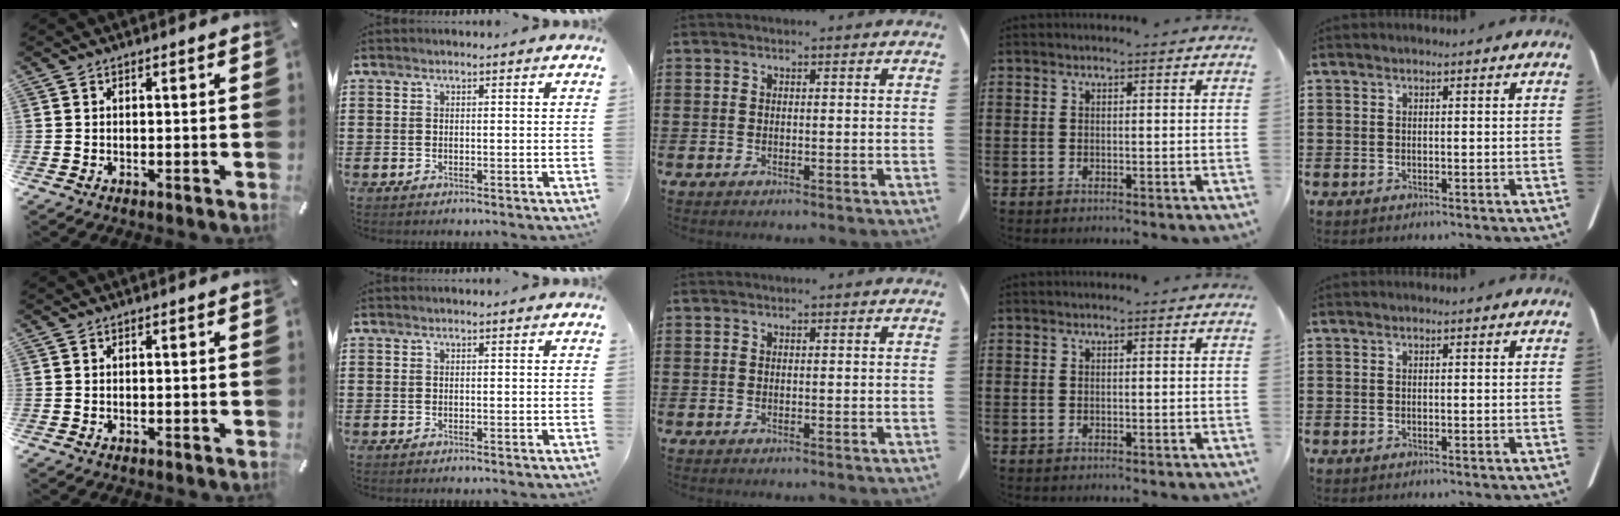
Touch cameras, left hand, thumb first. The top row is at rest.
{}